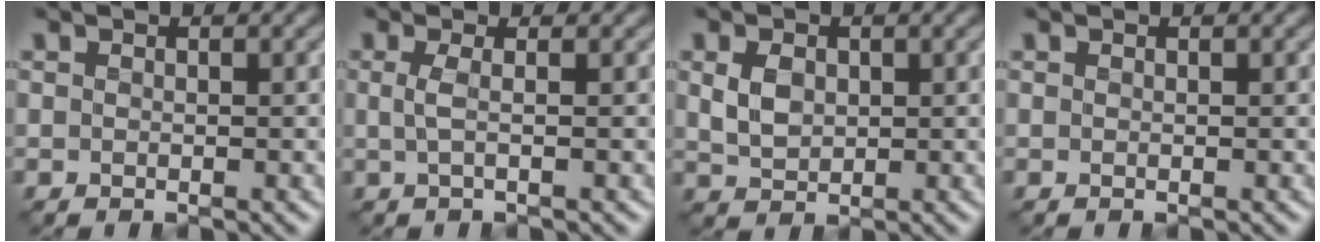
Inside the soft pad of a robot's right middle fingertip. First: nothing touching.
{"total": 1.5, "force": [-0.3, 0.5, 1.4], "torque": [-0.027, -0.003, -0.007]}
{"total": 2.4, "force": [0.2, 1.8, 1.5], "torque": [-0.035, -0.005, 0.008]}
{"total": 0.0}